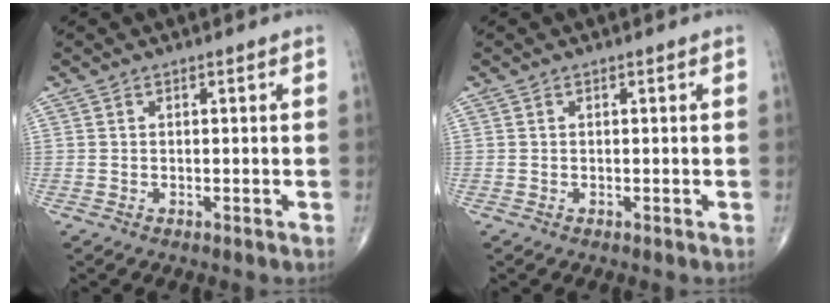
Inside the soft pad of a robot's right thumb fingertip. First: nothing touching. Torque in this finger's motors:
{"motor_torque": [-0.15, 0.03, 0.01, -0.09, 0.02]}